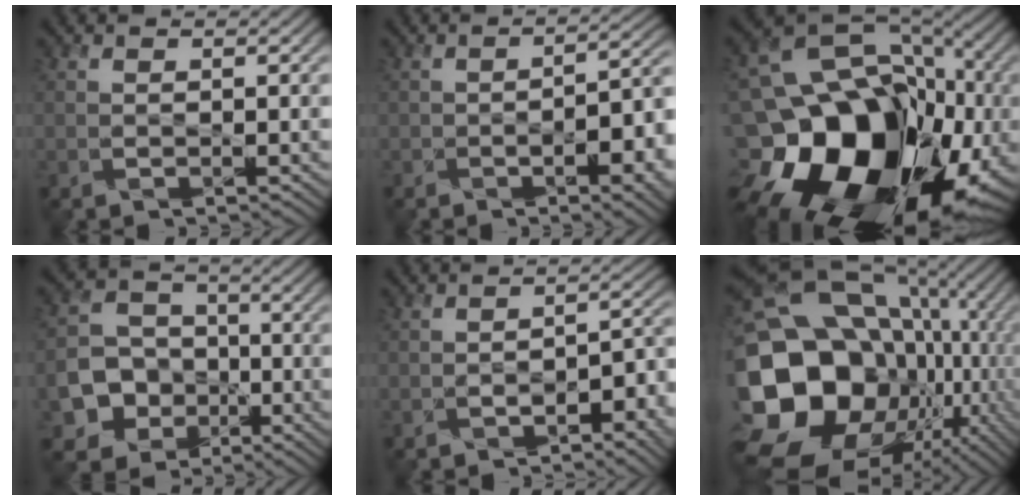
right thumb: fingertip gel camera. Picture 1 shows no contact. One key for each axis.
{"total": 8.2, "fx": -3.1, "fy": 3.4, "fz": 6.8, "tx": -0.092, "ty": -0.006, "tz": -0.042}
{"total": 23.5, "fx": -7.3, "fy": 17.6, "fz": 13.8, "tx": -0.275, "ty": -0.048, "tz": -0.114}
{"total": 8.5, "fx": -3.0, "fy": 7.2, "fz": 3.2, "tx": -0.076, "ty": -0.018, "tz": -0.079}
{"total": 5.1, "fx": -2.7, "fy": 2.5, "fz": 3.5, "tx": -0.037, "ty": -0.003, "tz": -0.044}
{"total": 22.4, "fx": -2.1, "fy": 18.0, "fz": 13.3, "tx": -0.316, "ty": -0.031, "tz": -0.016}